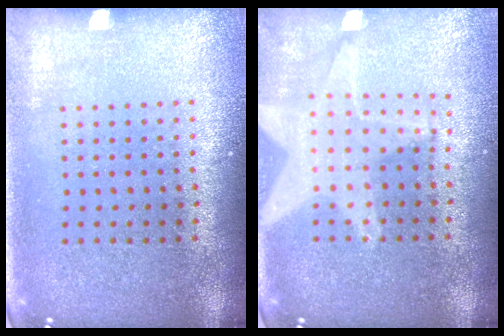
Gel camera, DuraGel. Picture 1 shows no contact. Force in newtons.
{"total": 1.9, "press": 1.6, "slide": 1.0}